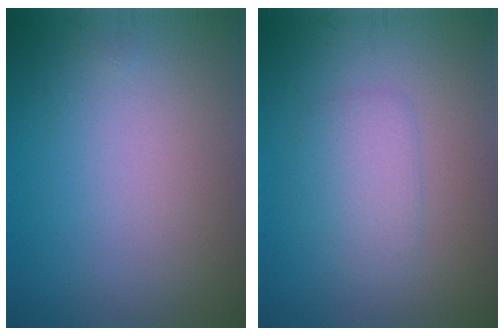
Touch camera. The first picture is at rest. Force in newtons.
{"total": 2.3, "press": 2.3, "slide": 0.1}